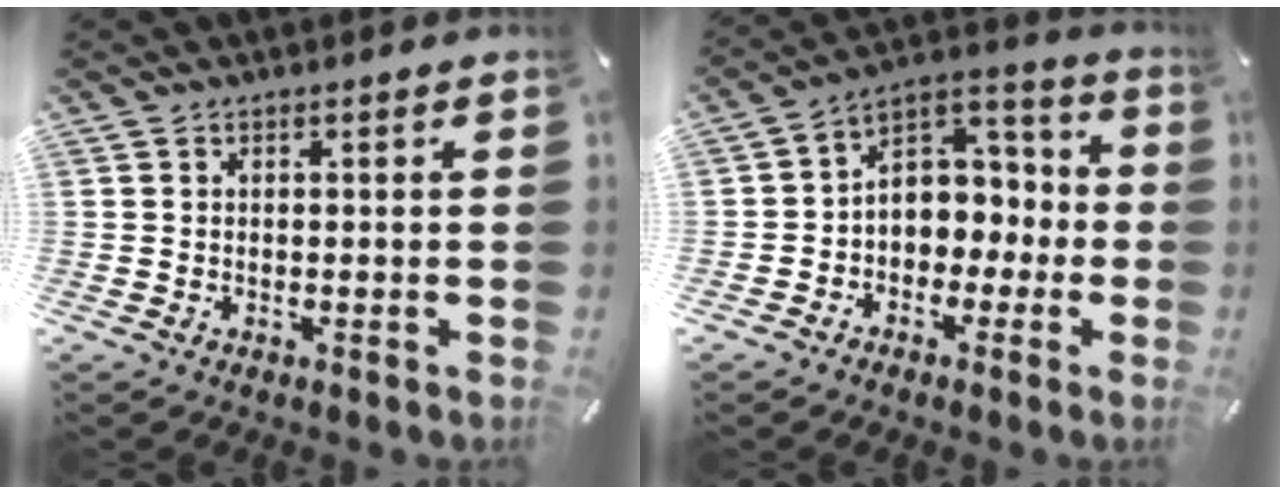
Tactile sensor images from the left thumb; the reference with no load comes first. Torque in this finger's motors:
{"motor_torque": [0.51, 0.73, 0.70, 0.58, 0.13]}